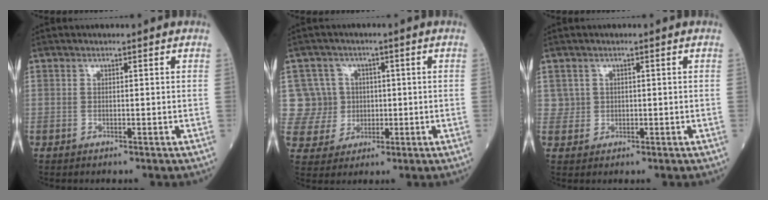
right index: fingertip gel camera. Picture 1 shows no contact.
{"total": 8.0, "force": [1.4, 7.9, 0.3], "torque": [-0.007, 0.027, 0.034]}
{"total": 2.0, "force": [0.7, 1.8, -0.1], "torque": [0.015, 0.004, 0.007]}